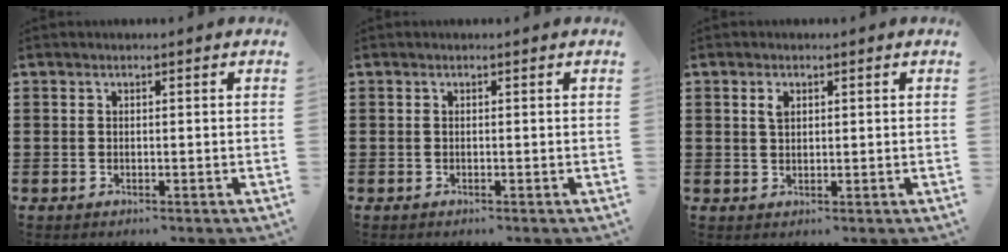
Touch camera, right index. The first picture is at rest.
{"total": 0.0}
{"total": 1.7, "force": [0.8, 0.9, 1.2], "torque": [-0.027, 0.005, 0.014]}